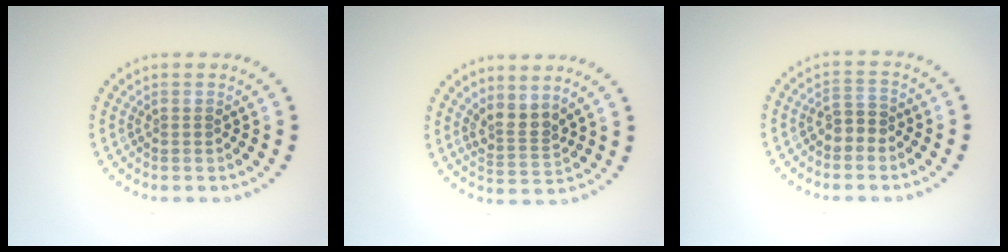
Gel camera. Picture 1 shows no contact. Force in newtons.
{"total": 2.5, "press": 1.8, "slide": 1.7}
{"total": 1.8, "press": 1.7, "slide": 0.8}